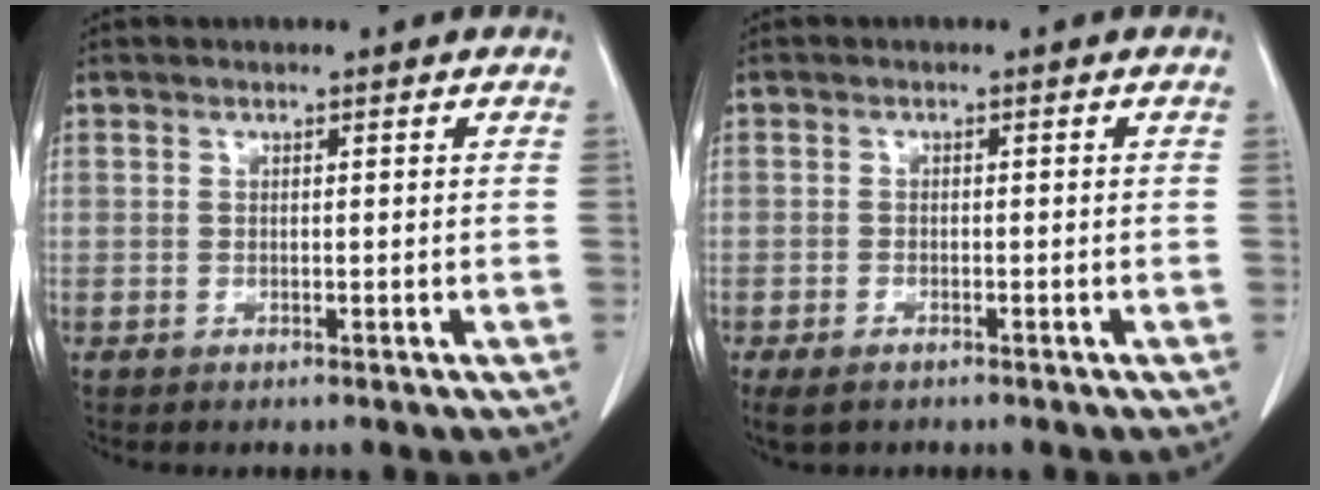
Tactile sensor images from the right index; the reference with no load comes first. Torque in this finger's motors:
{"motor_torque": [0.17, -0.23, -0.03, -0.02]}